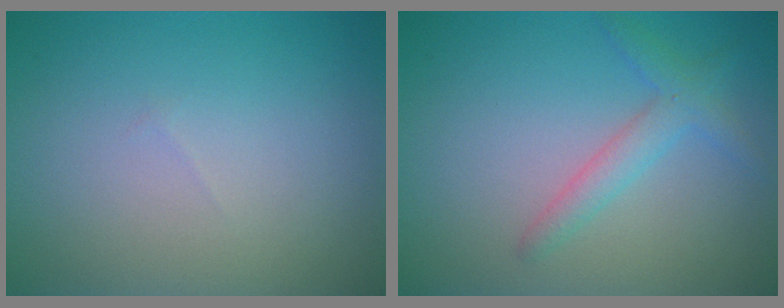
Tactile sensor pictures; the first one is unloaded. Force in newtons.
{"total": 2.4, "press": 2.4, "slide": 0.1}